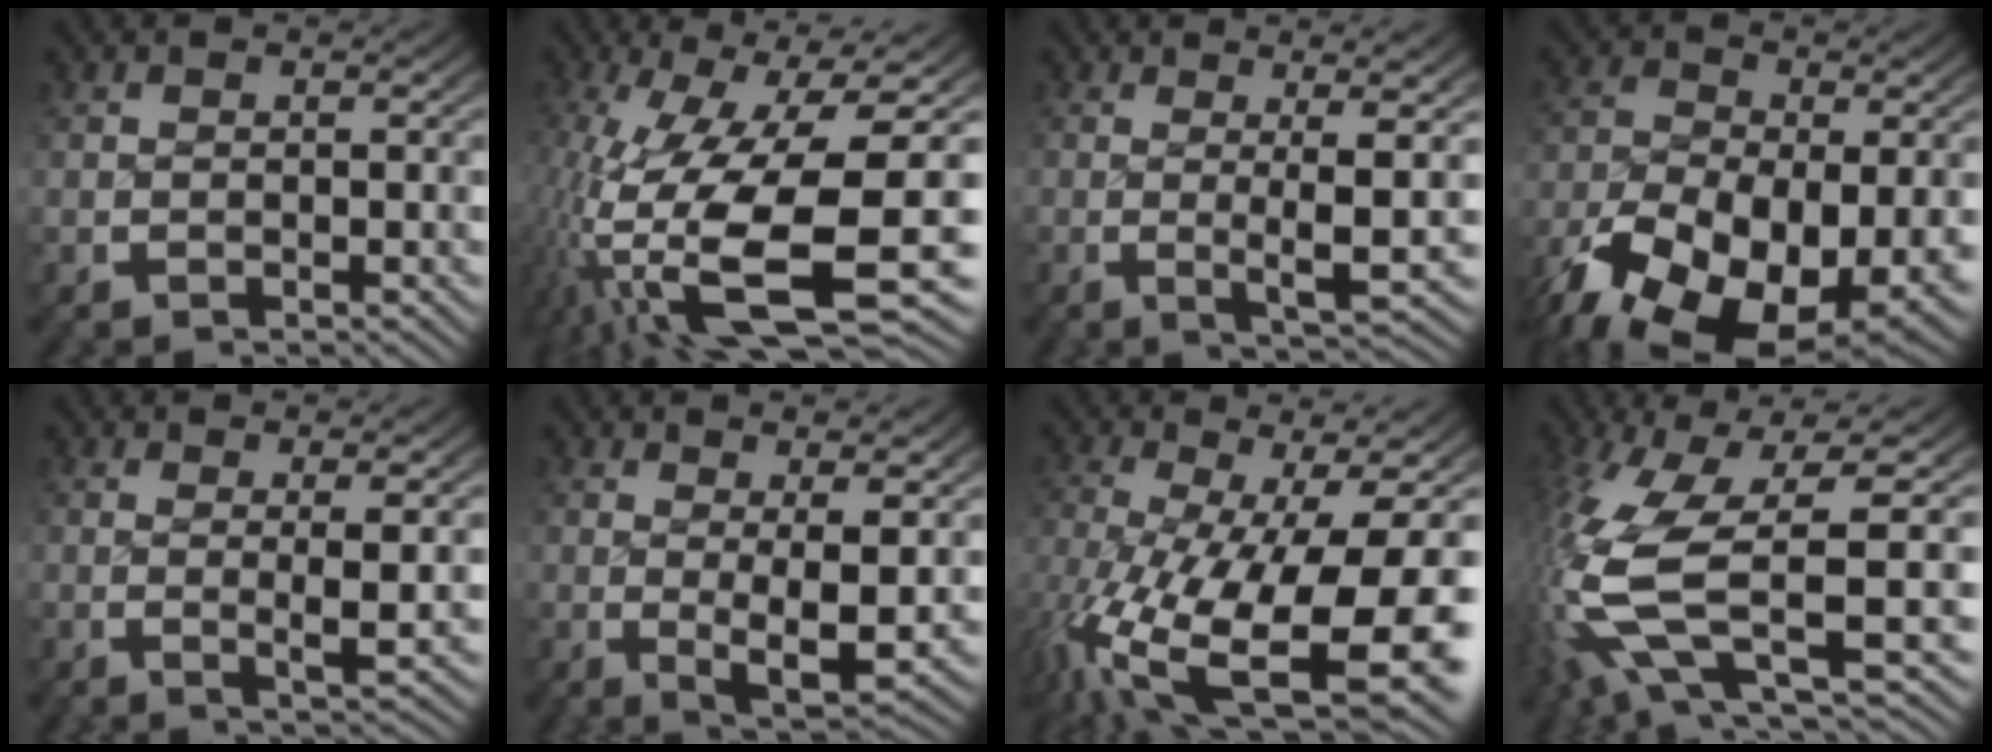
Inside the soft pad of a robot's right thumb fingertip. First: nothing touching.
{"total": 17.3, "force": [-2.0, 9.7, 14.1], "torque": [-0.292, -0.069, 0.016]}
{"total": 5.9, "force": [0.5, 0.9, 5.8], "torque": [-0.103, -0.003, 0.008]}
{"total": 13.7, "force": [-5.0, 8.7, 9.3], "torque": [-0.191, -0.072, -0.048]}
{"total": 3.0, "force": [0.5, 0.1, 2.9], "torque": [-0.056, -0.008, 0.006]}
{"total": 5.5, "force": [0.1, 2.1, 5.1], "torque": [-0.093, -0.022, 0.007]}
{"total": 16.0, "force": [-3.8, 9.3, 12.4], "torque": [-0.264, -0.081, -0.007]}
{"total": 14.7, "force": [-1.0, 8.4, 12.0], "torque": [-0.281, -0.046, 0.008]}